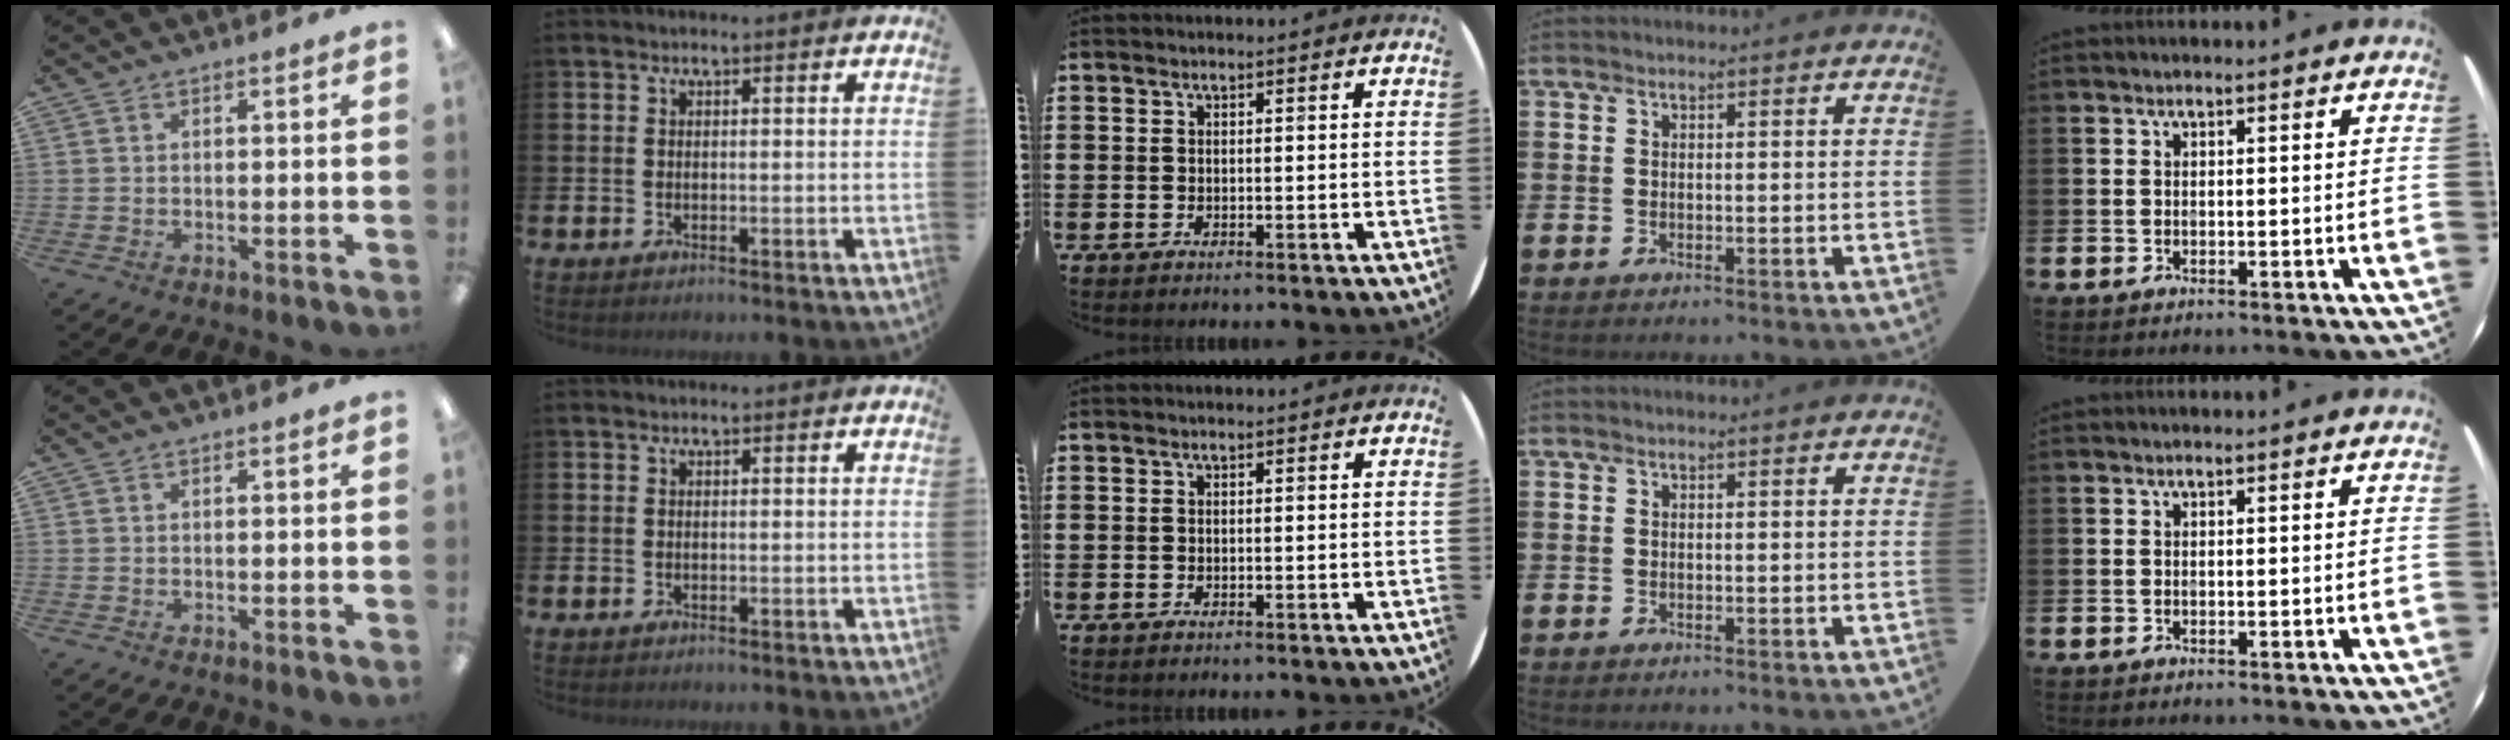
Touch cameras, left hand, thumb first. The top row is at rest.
{}